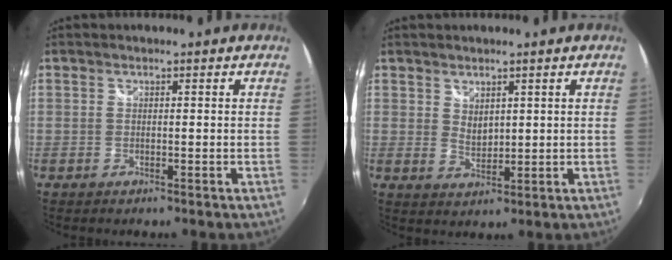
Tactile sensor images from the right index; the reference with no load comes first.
{"total": 2.8, "force": [1.7, 1.7, 1.4], "torque": [-0.018, -0.003, 0.031]}